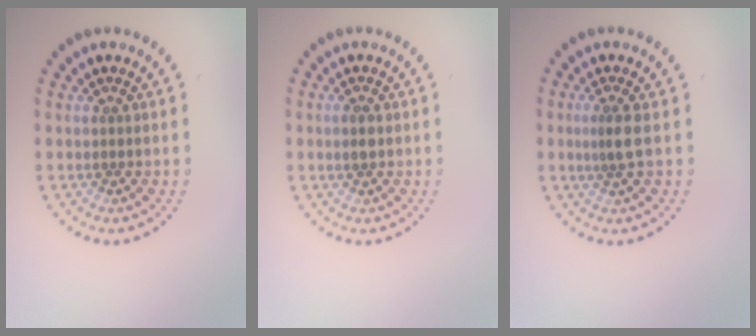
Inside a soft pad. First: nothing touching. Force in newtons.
{"total": 1.2, "press": 1.2, "slide": 0.2}
{"total": 2.0, "press": 1.6, "slide": 1.2}